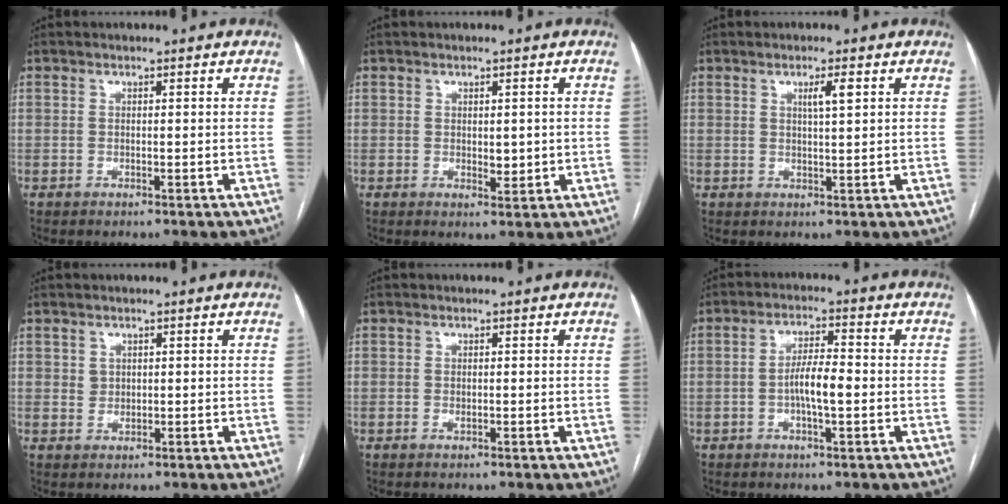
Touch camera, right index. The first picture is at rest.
{"total": 2.4, "force": [0.1, 1.2, 2.1], "torque": [-0.032, -0.006, 0.006]}
{"total": 2.6, "force": [1.1, 0.1, 2.3], "torque": [-0.041, 0.000, 0.018]}
{"total": 1.4, "force": [0.6, 1.3, 0.4], "torque": [-0.003, -0.003, 0.010]}
{"total": 0.9, "force": [-0.2, 0.4, 0.8], "torque": [-0.017, -0.003, -0.002]}
{"total": 5.4, "force": [-1.0, 1.1, 5.2], "torque": [-0.101, 0.005, -0.019]}